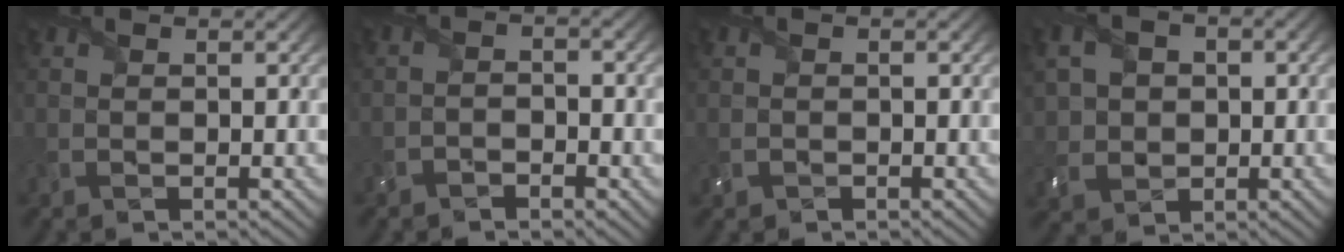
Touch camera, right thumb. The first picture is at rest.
{"total": 2.2, "force": [-2.0, 0.9, 0.6], "torque": [0.002, 0.005, -0.039]}
{"total": 0.9, "force": [-0.7, 0.7, 0.0], "torque": [-0.001, -0.004, -0.015]}
{"total": 6.7, "force": [0.9, 5.4, 3.8], "torque": [-0.122, 0.006, 0.020]}